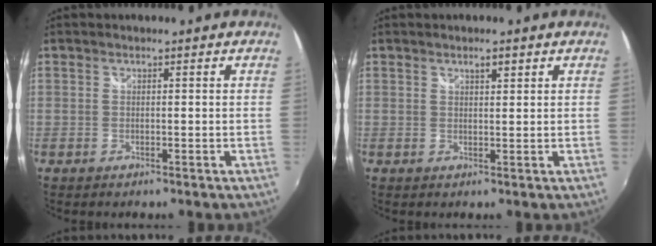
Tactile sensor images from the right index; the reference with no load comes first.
{"total": 1.7, "force": [1.1, 0.6, 1.1], "torque": [-0.017, 0.004, 0.018]}